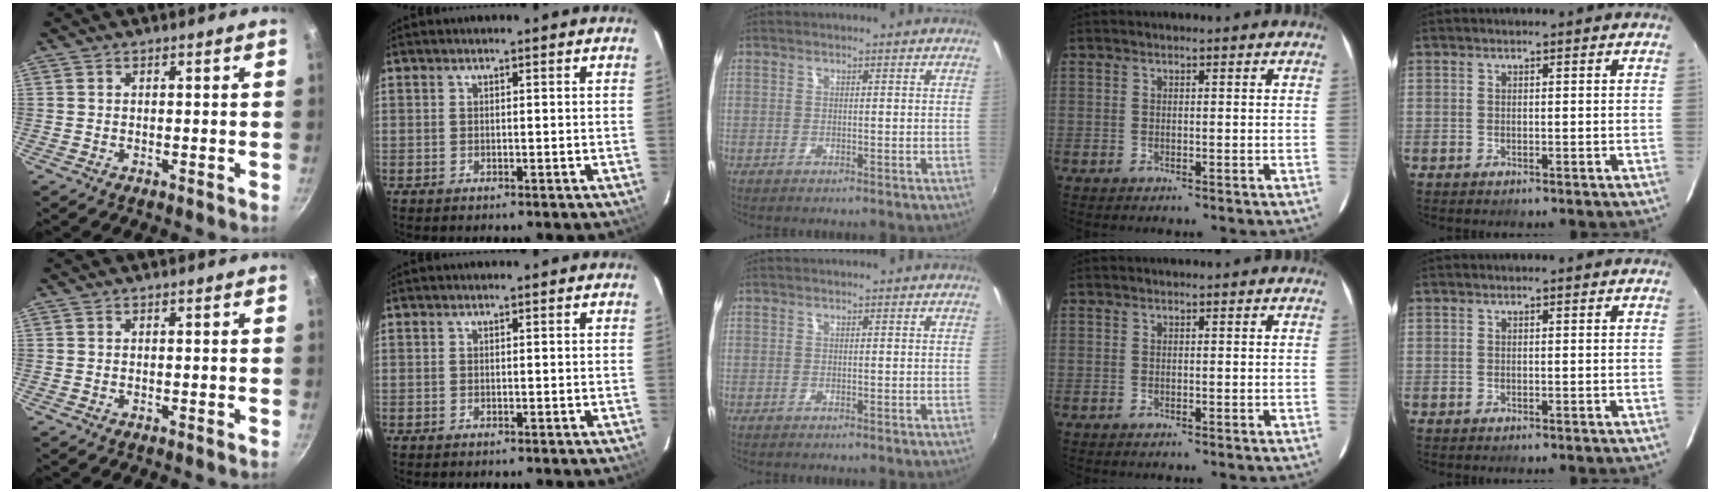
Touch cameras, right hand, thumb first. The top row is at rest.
{}